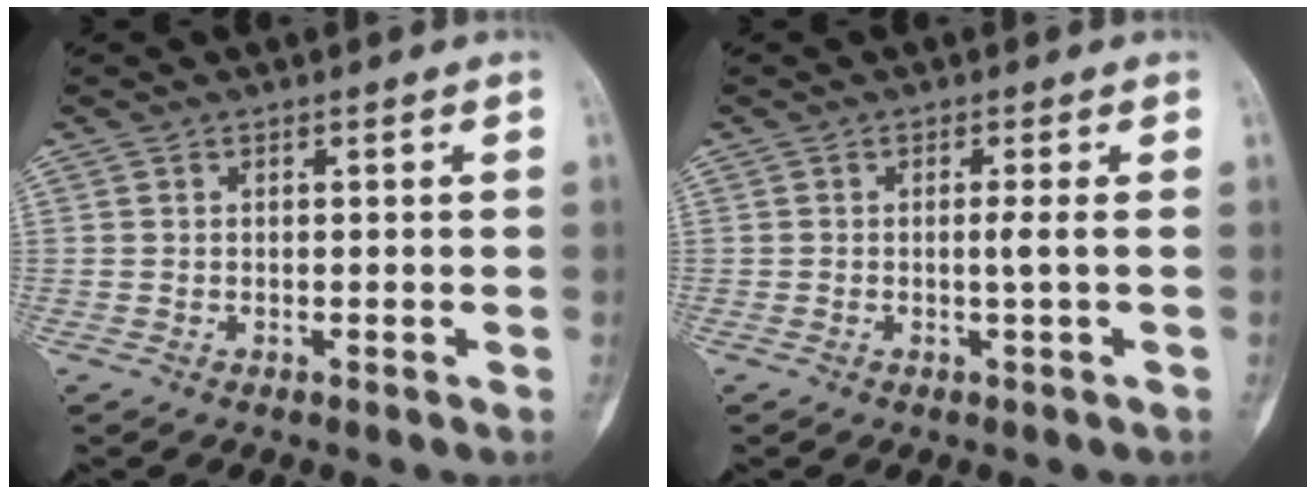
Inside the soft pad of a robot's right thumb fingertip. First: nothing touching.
{"total": 1.8, "force": [-0.2, -0.6, 1.7], "torque": [-0.033, -0.003, -0.004]}